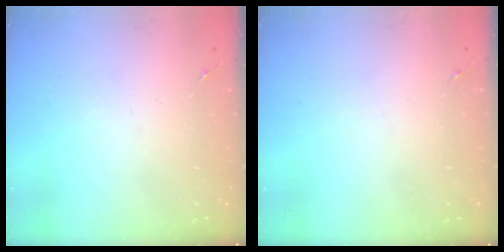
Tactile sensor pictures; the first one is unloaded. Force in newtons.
{"total": 0.0}